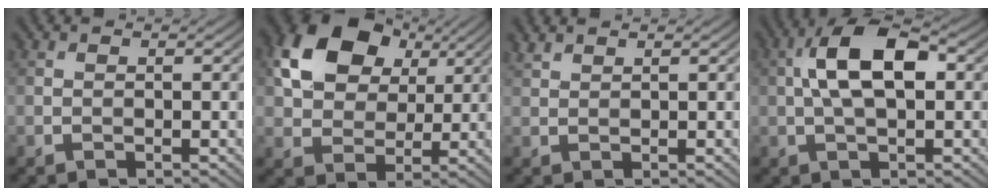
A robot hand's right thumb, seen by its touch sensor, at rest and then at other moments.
{"total": 13.7, "force": [5.7, 9.4, 8.1], "torque": [-0.173, 0.016, 0.106]}
{"total": 1.4, "force": [1.3, 0.4, 0.5], "torque": [-0.017, 0.004, 0.032]}
{"total": 8.8, "force": [1.0, 3.9, 7.8], "torque": [-0.153, 0.022, 0.008]}